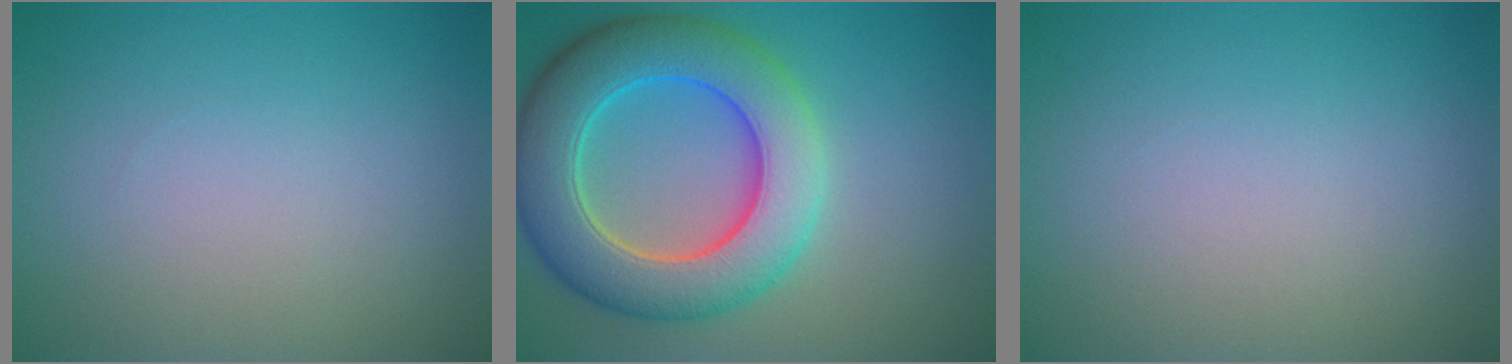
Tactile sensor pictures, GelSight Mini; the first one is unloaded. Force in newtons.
{"total": 9.5, "press": 9.5, "slide": 0.5}
{"total": 0.0}